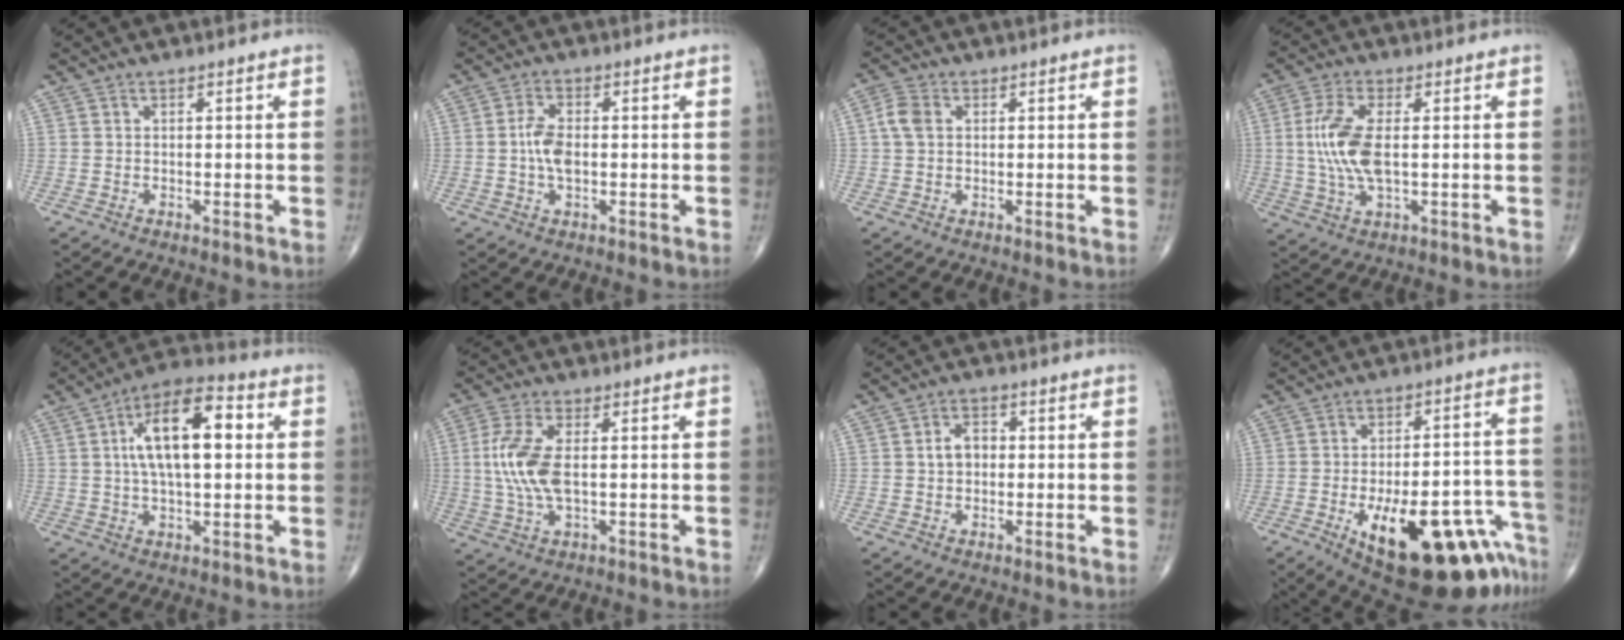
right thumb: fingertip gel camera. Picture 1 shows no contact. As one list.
[{"total": 5.1, "force": [-0.3, 2.6, 4.4], "torque": [-0.087, 0.006, -0.011]}, {"total": 3.8, "force": [0.7, 2.7, 2.6], "torque": [-0.059, 0.011, 0.009]}, {"total": 9.9, "force": [0.5, 4.1, 9.0], "torque": [-0.204, -0.003, 0.011]}, {"total": 15.2, "force": [2.6, 6.6, 13.5], "torque": [-0.218, 0.020, 0.037]}, {"total": 9.5, "force": [0.5, 4.3, 8.5], "torque": [-0.199, -0.002, 0.012]}, {"total": 4.2, "force": [0.2, 3.1, 2.7], "torque": [-0.033, 0.015, -0.003]}, {"total": 25.2, "force": [-12.9, 9.8, 19.3], "torque": [-0.192, 0.067, -0.170]}]